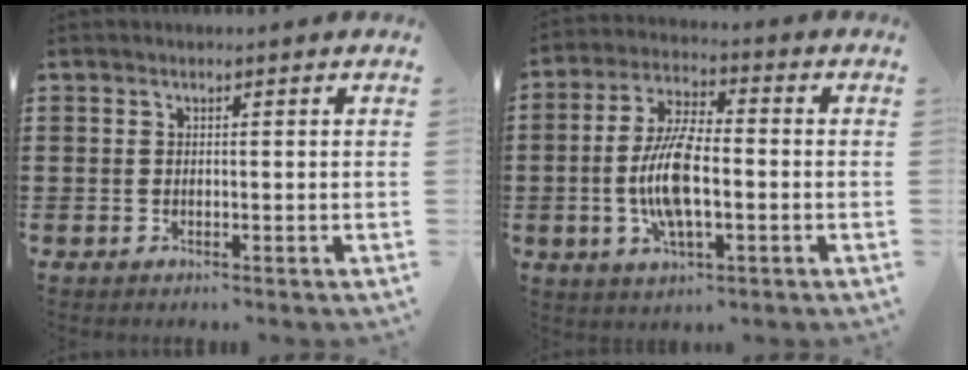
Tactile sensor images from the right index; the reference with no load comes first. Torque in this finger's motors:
{"motor_torque": [2.14, 0.00, 1.05, 0.21]}